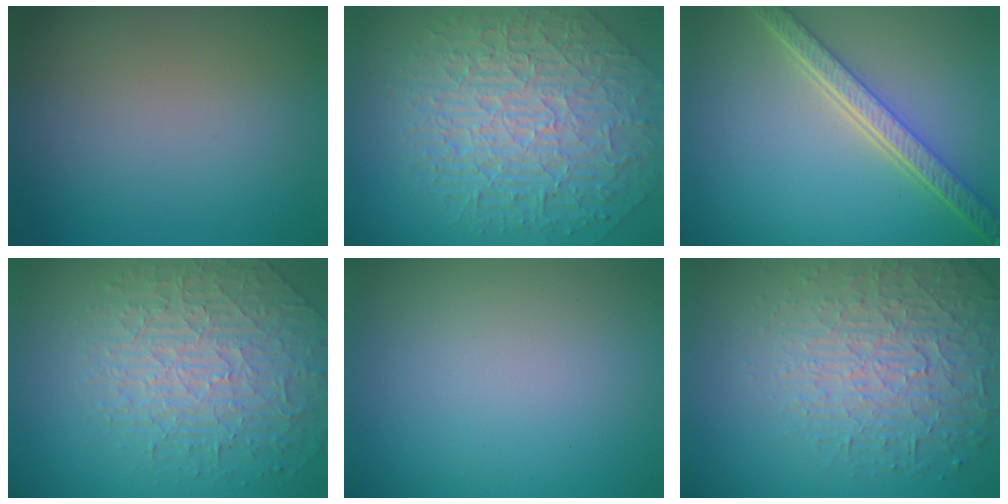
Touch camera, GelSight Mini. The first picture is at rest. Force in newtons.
{"total": 9.9, "press": 6.6, "slide": 7.3}
{"total": 5.4, "press": 4.0, "slide": 3.6}
{"total": 4.4, "press": 4.3, "slide": 1.0}
{"total": 0.0}
{"total": 5.9, "press": 4.7, "slide": 3.5}